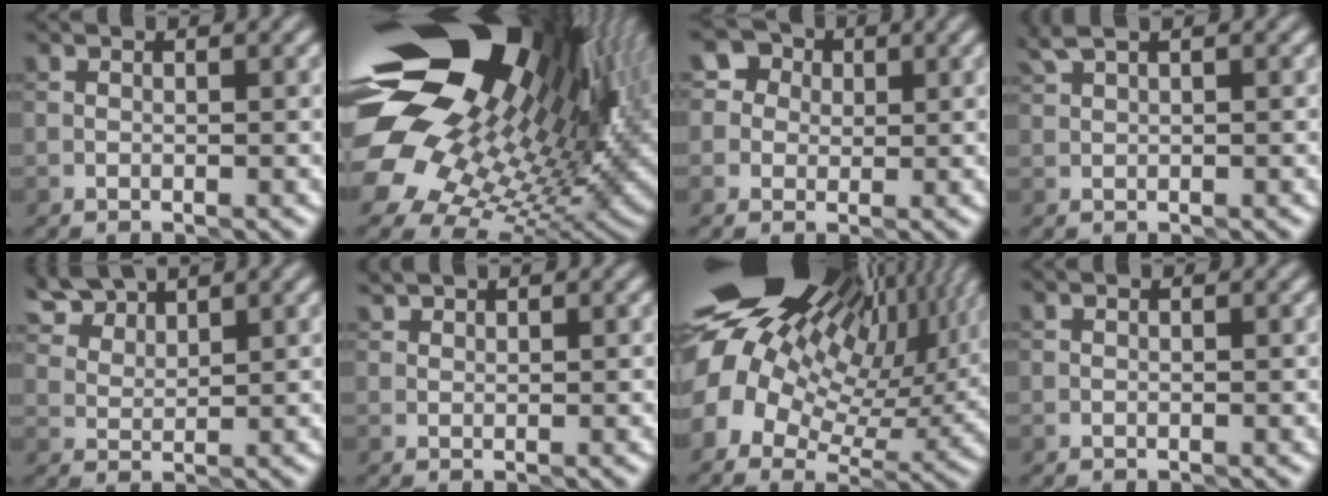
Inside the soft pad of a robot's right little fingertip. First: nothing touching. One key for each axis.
{"total": 20.3, "fx": 7.7, "fy": 11.7, "fz": 14.6, "tx": -0.268, "ty": 0.021, "tz": 0.133}
{"total": 4.7, "fx": 2.2, "fy": 3.8, "fz": 1.6, "tx": -0.024, "ty": 0.018, "tz": 0.023}
{"total": 2.0, "fx": 1.7, "fy": 0.2, "fz": 1.2, "tx": -0.031, "ty": 0.010, "tz": 0.040}
{"total": 5.8, "fx": 4.8, "fy": 2.2, "fz": 2.3, "tx": -0.076, "ty": 0.002, "tz": 0.106}
{"total": 1.3, "fx": 1.3, "fy": 0.2, "fz": 0.2, "tx": -0.011, "ty": 0.006, "tz": 0.031}
{"total": 19.7, "fx": 7.1, "fy": 11.8, "fz": 14.1, "tx": -0.267, "ty": 0.018, "tz": 0.134}
{"total": 0.0}